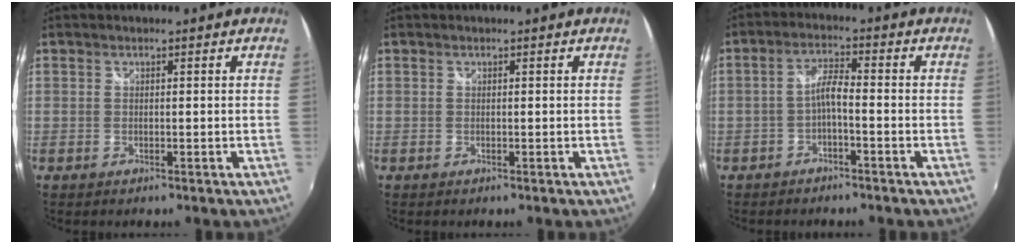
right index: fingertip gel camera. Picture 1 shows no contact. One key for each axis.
{"total": 0.0}
{"total": 3.5, "fx": -1.7, "fy": 0.6, "fz": 3.0, "tx": -0.064, "ty": 0.009, "tz": -0.033}